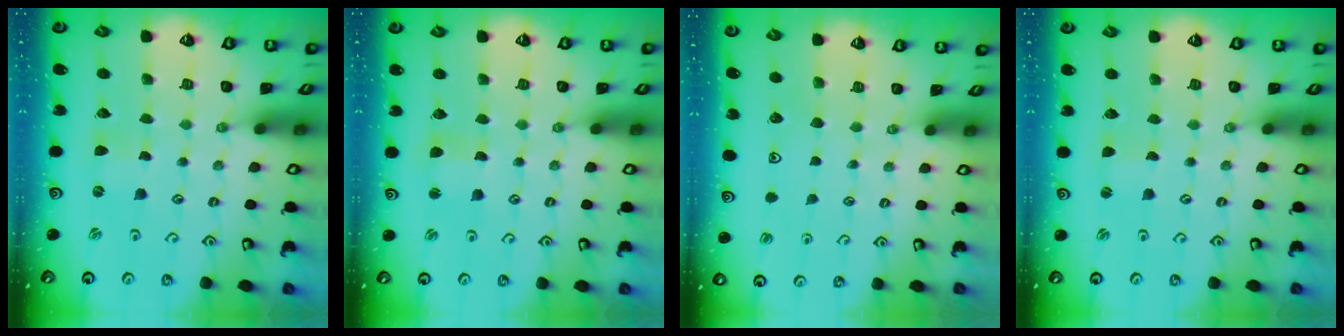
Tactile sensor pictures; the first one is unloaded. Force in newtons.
{"total": 1.9, "press": 1.8, "slide": 0.3}
{"total": 0.0}
{"total": 0.0}